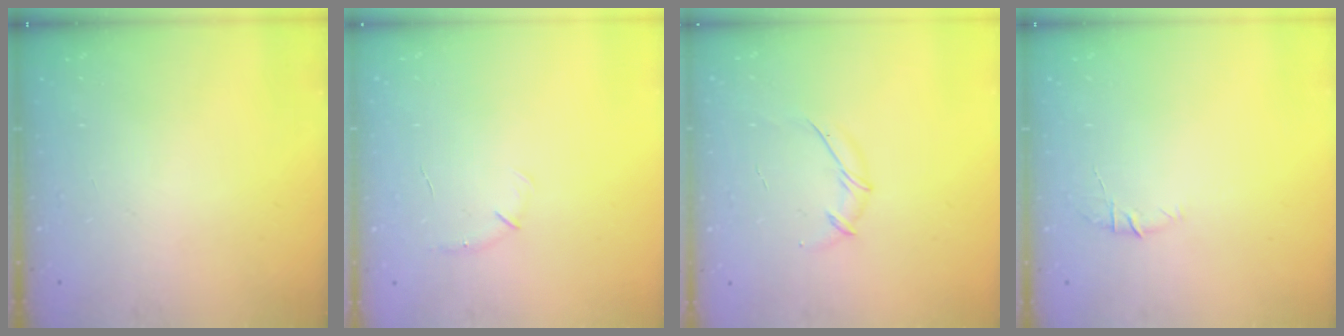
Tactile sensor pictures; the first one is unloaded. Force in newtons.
{"total": 4.1, "press": 4.0, "slide": 1.0}
{"total": 6.1, "press": 6.0, "slide": 1.1}
{"total": 4.8, "press": 4.7, "slide": 1.2}